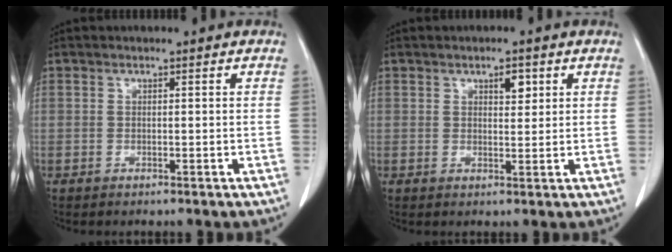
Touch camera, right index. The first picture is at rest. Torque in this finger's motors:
{"motor_torque": [0.09, 0.08, 0.00, 0.02]}